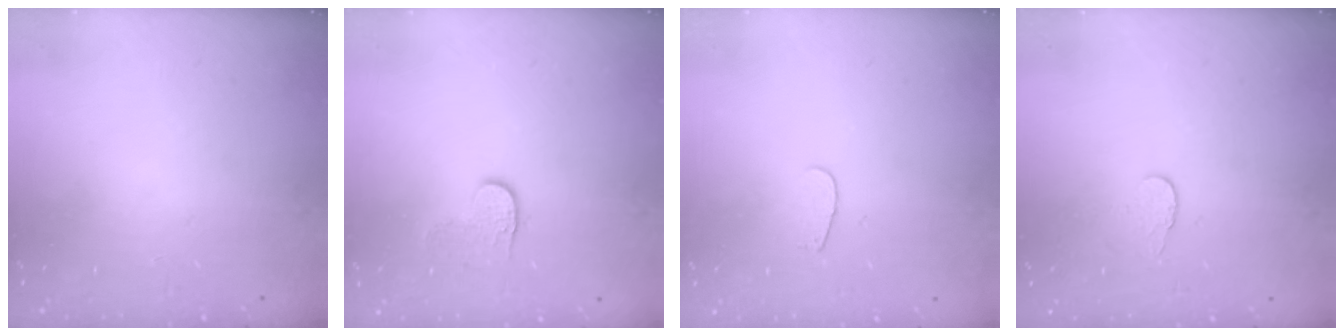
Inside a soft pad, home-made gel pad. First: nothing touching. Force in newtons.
{"total": 4.0, "press": 4.0, "slide": 0.5}
{"total": 2.6, "press": 2.5, "slide": 0.3}
{"total": 3.7, "press": 3.7, "slide": 0.3}